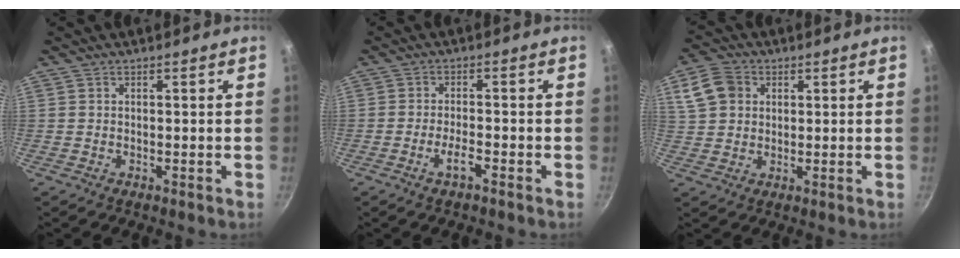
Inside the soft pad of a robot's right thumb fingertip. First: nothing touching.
{"total": 3.4, "force": [-2.0, 0.8, 2.6], "torque": [-0.051, 0.014, -0.039]}
{"total": 9.2, "force": [2.9, 7.5, 4.5], "torque": [-0.076, 0.006, 0.047]}